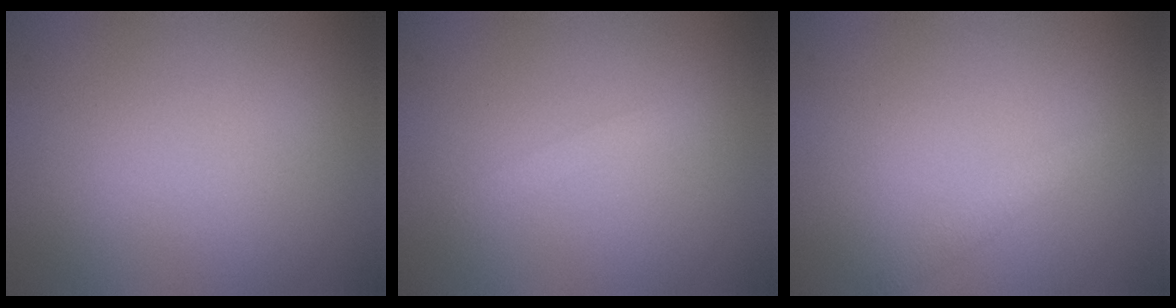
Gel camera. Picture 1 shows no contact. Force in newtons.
{"total": 0.8, "press": 0.8, "slide": 0.1}
{"total": 1.3, "press": 1.3, "slide": 0.1}